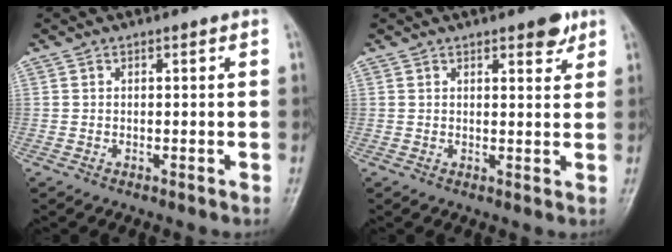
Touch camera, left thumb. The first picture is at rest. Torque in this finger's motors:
{"motor_torque": [-0.10, -0.09, -0.33, -0.13, 0.07]}